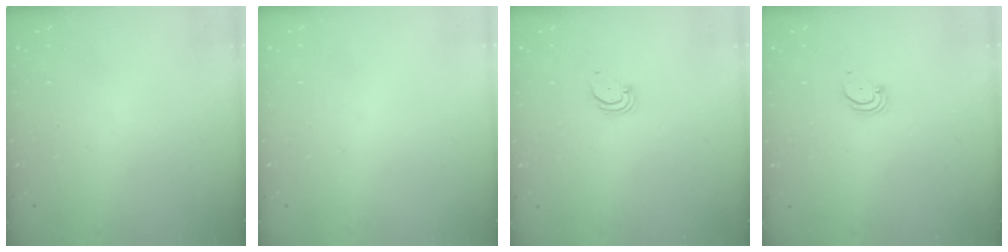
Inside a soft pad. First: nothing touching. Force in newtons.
{"total": 0.0}
{"total": 2.0, "press": 2.0, "slide": 0.2}
{"total": 2.0, "press": 2.0, "slide": 0.2}